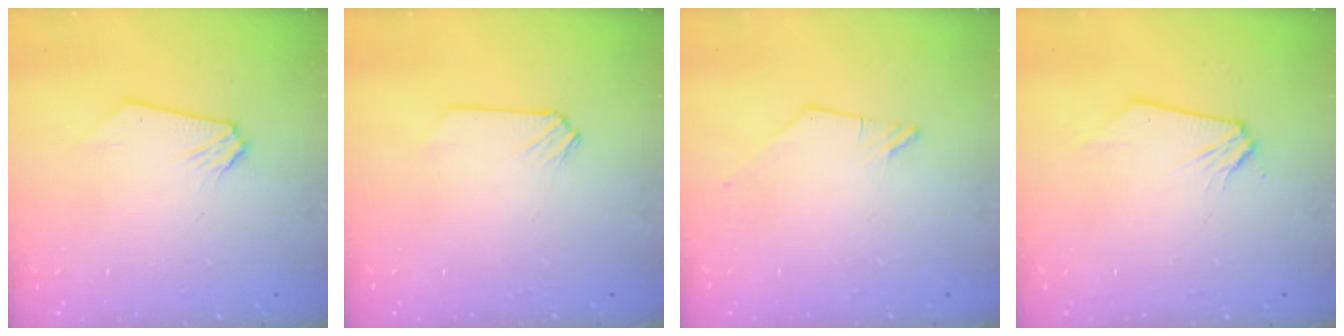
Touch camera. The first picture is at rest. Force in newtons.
{"total": 0.0}
{"total": 0.0}
{"total": 0.0}